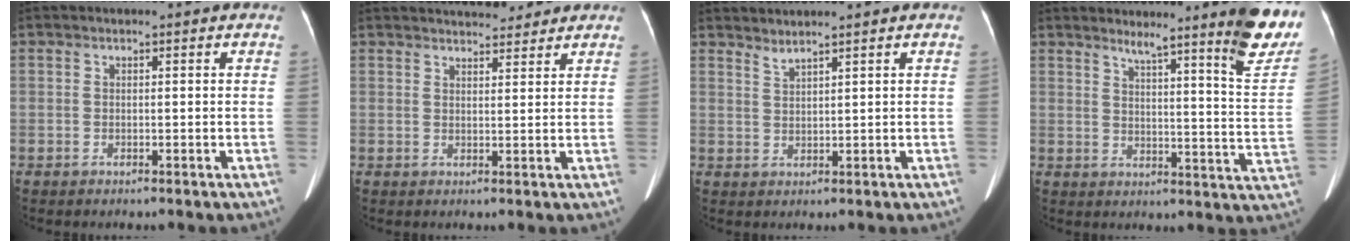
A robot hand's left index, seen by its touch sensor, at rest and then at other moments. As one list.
[{"total": 7.1, "force": [6.7, 1.5, 2.1], "torque": [-0.026, 0.014, 0.086]}, {"total": 1.7, "force": [1.6, -0.4, 0.4], "torque": [-0.010, -0.004, 0.037]}, {"total": 14.7, "force": [11.9, -0.6, 8.7], "torque": [-0.098, -0.051, 0.137]}]